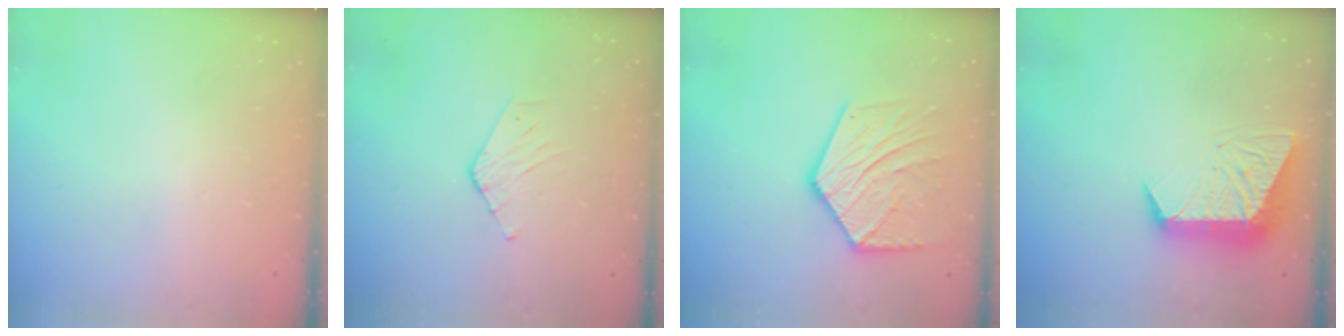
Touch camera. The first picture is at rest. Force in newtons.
{"total": 3.4, "press": 3.4, "slide": 0.3}
{"total": 16.9, "press": 16.8, "slide": 1.3}
{"total": 11.4, "press": 11.3, "slide": 0.9}